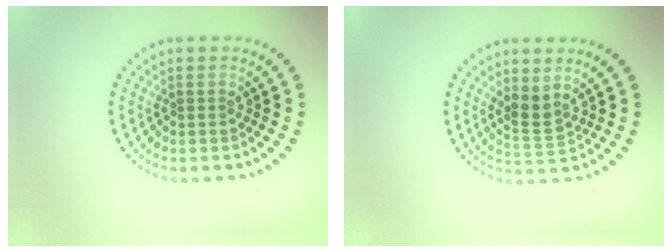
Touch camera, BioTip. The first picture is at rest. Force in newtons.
{"total": 2.2, "press": 1.7, "slide": 1.3}